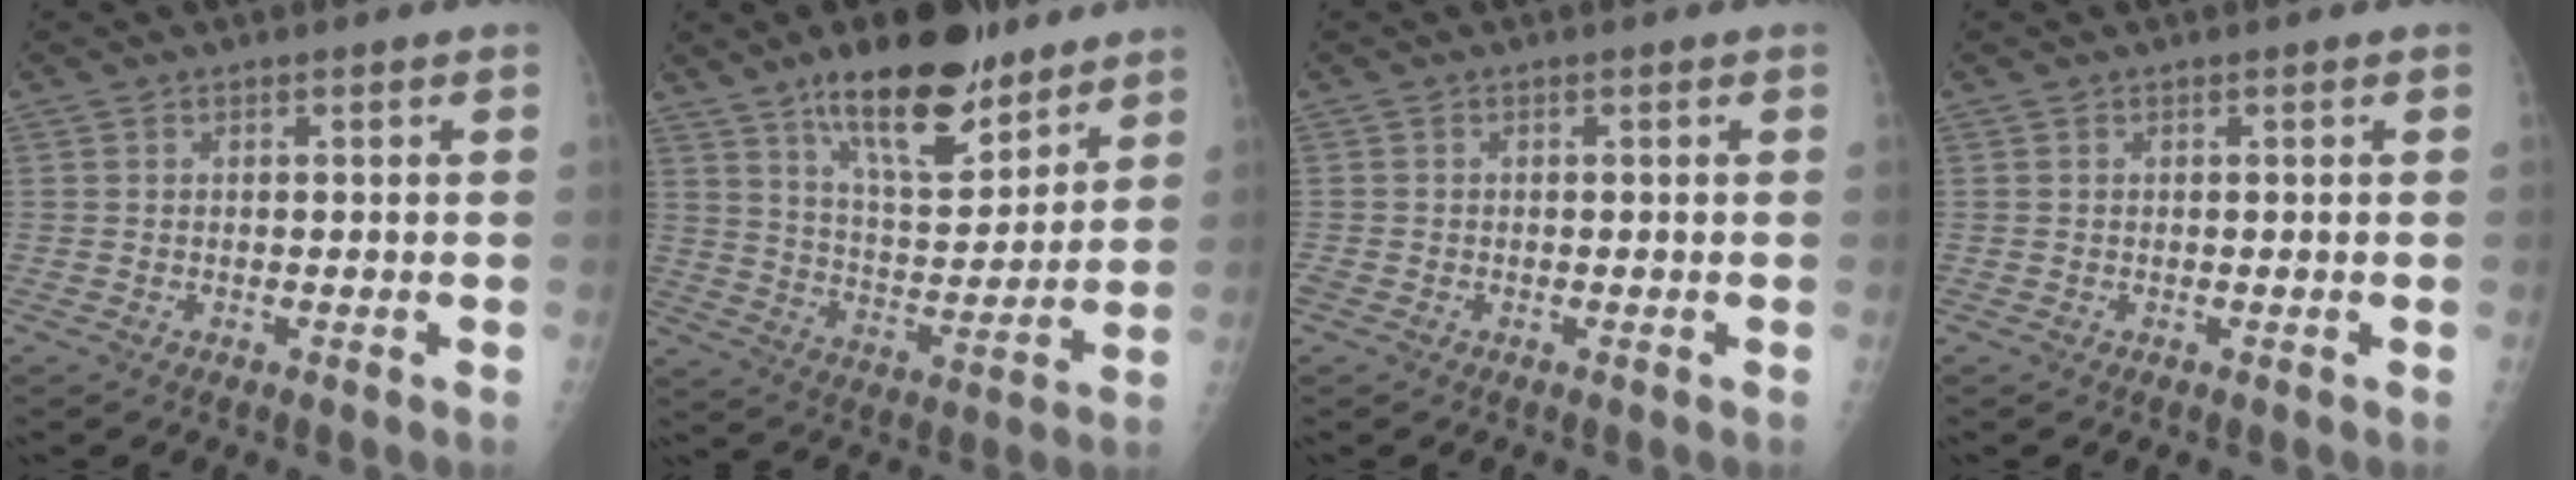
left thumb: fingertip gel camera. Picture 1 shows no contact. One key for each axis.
{"total": 17.8, "fx": 12.1, "fy": 6.7, "fz": 11.2, "tx": -0.140, "ty": -0.072, "tz": 0.206}
{"total": 0.9, "fx": -0.1, "fy": 0.7, "fz": 0.6, "tx": -0.014, "ty": -0.001, "tz": -0.003}
{"total": 0.0}